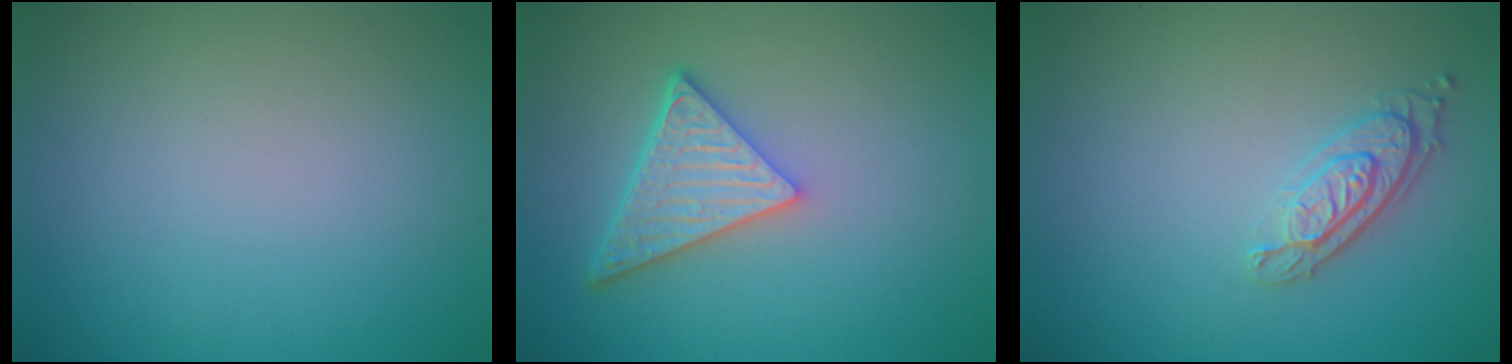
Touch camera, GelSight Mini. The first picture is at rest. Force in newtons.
{"total": 5.1, "press": 4.1, "slide": 3.0}
{"total": 3.0, "press": 2.3, "slide": 1.9}